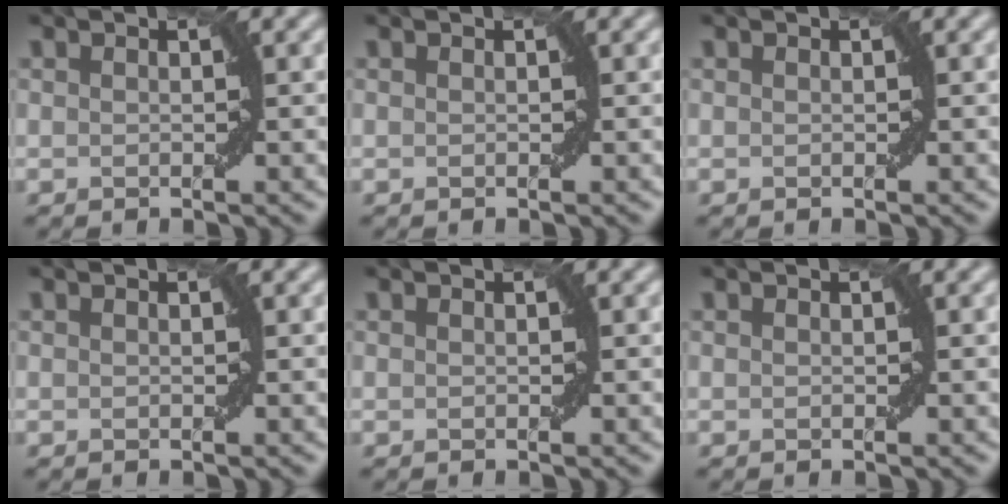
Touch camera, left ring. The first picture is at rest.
{"total": 0.0}
{"total": 0.0}
{"total": 0.0}
{"total": 0.0}
{"total": 0.0}